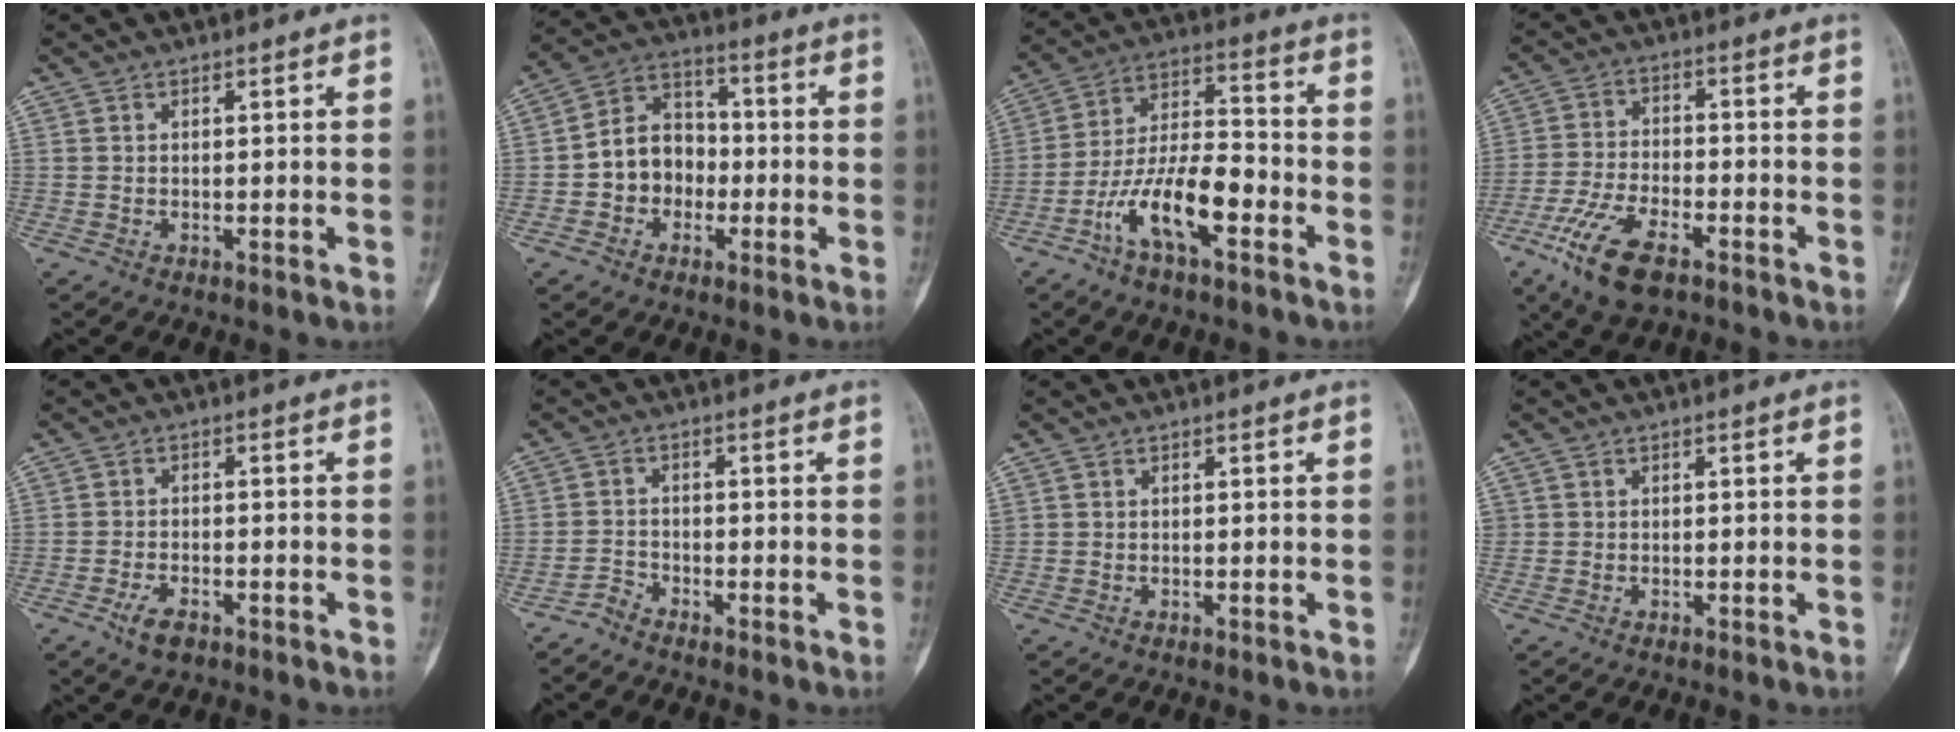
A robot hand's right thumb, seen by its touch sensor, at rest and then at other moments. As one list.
[{"total": 9.8, "force": [-2.0, 8.2, 5.0], "torque": [-0.050, 0.041, -0.049]}, {"total": 13.6, "force": [-6.2, 5.1, 11.0], "torque": [-0.203, 0.052, -0.115]}, {"total": 11.8, "force": [-6.8, 4.9, 8.3], "torque": [-0.171, 0.013, -0.127]}, {"total": 4.1, "force": [-2.4, 2.0, 2.7], "torque": [-0.053, 0.009, -0.041]}, {"total": 2.1, "force": [-2.1, 0.5, 0.2], "torque": [-0.003, 0.003, -0.046]}, {"total": 0.0}, {"total": 0.6, "force": [0.1, 0.6, -0.1], "torque": [0.015, 0.006, -0.001]}]